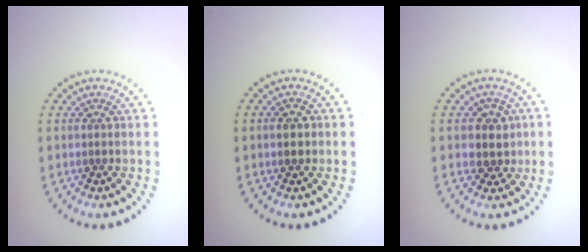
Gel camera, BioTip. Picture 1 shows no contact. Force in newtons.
{"total": 2.0, "press": 2.0, "slide": 0.2}
{"total": 2.5, "press": 2.2, "slide": 1.1}